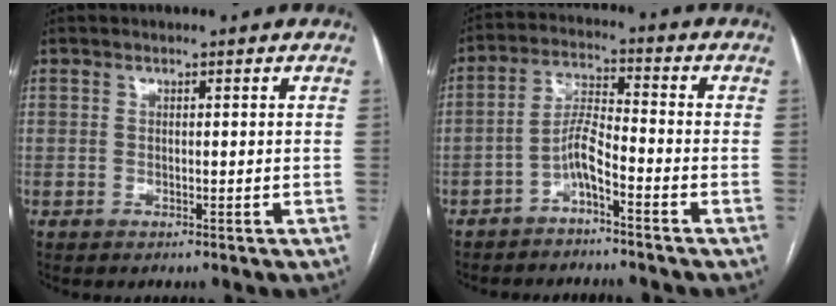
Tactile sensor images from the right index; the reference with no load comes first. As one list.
[{"total": 4.9, "force": [-3.0, 0.8, 3.7], "torque": [-0.074, 0.013, -0.058]}]